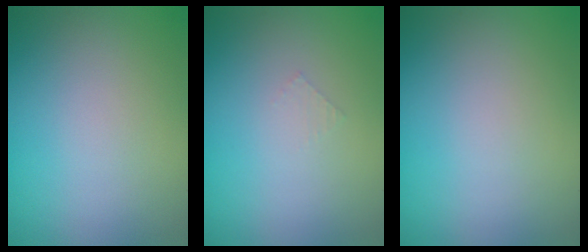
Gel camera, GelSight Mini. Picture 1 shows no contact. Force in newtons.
{"total": 0.5, "press": 0.5, "slide": 0.1}
{"total": 0.0}